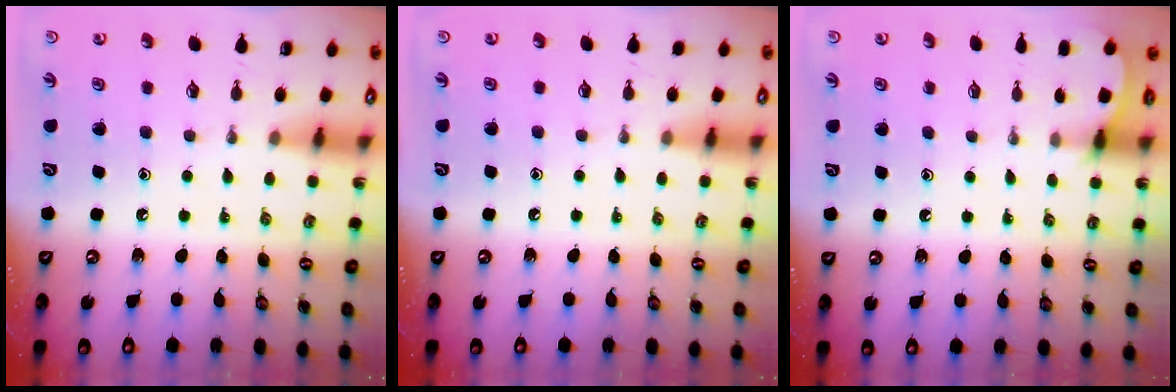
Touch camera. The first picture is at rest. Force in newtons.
{"total": 2.3, "press": 2.3, "slide": 0.4}
{"total": 2.6, "press": 2.6, "slide": 0.3}